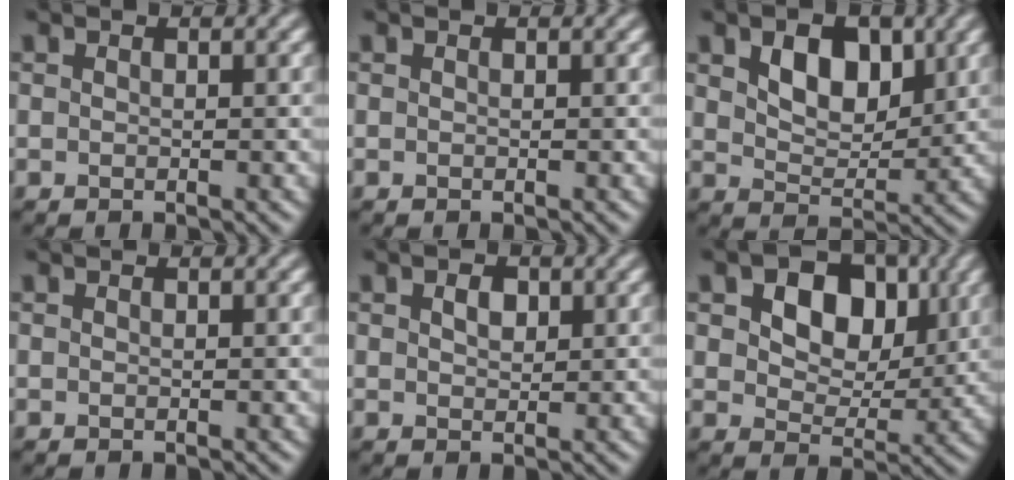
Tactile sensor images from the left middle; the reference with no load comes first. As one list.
[{"total": 0.0}, {"total": 4.6, "force": [1.9, 2.7, 3.2], "torque": [-0.058, -0.002, 0.031]}, {"total": 0.0}, {"total": 1.5, "force": [0.6, 1.0, 1.0], "torque": [-0.015, 0.001, 0.011]}, {"total": 7.2, "force": [2.4, 4.8, 4.9], "torque": [-0.077, 0.001, 0.024]}]